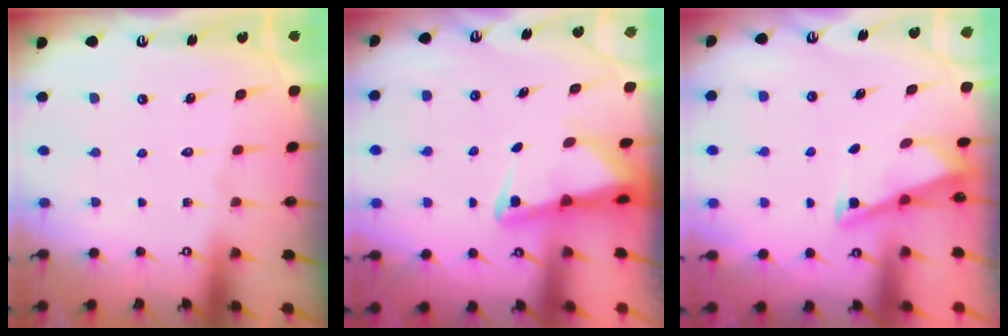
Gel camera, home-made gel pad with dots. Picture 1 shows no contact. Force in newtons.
{"total": 2.6, "press": 2.5, "slide": 0.5}
{"total": 2.9, "press": 2.9, "slide": 0.4}